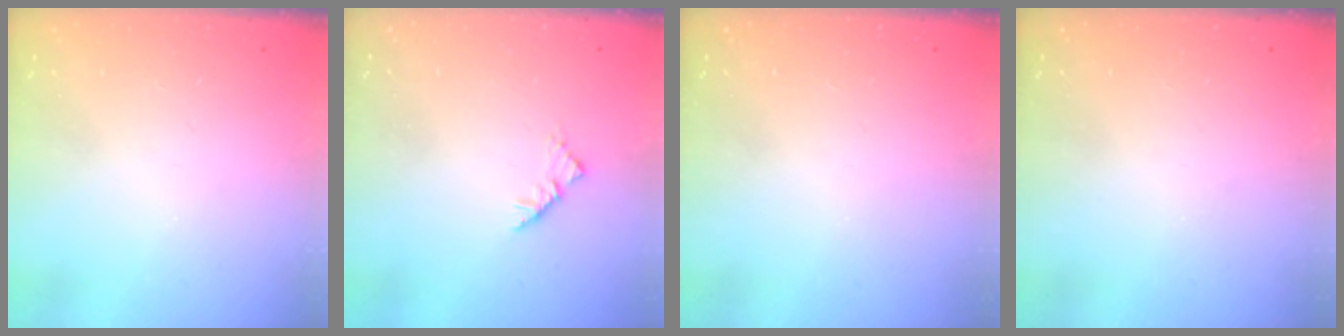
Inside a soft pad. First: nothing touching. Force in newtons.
{"total": 2.9, "press": 2.8, "slide": 0.7}
{"total": 0.0}
{"total": 0.0}